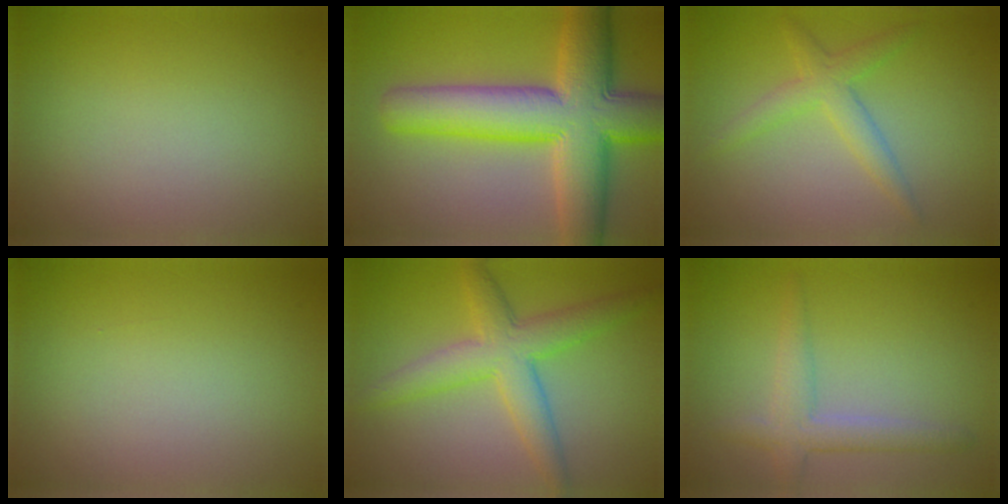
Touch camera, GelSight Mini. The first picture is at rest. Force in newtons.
{"total": 12.0, "press": 12.0, "slide": 0.6}
{"total": 2.9, "press": 2.9, "slide": 0.1}
{"total": 0.0}
{"total": 5.3, "press": 5.3, "slide": 0.1}
{"total": 2.9, "press": 2.8, "slide": 0.1}